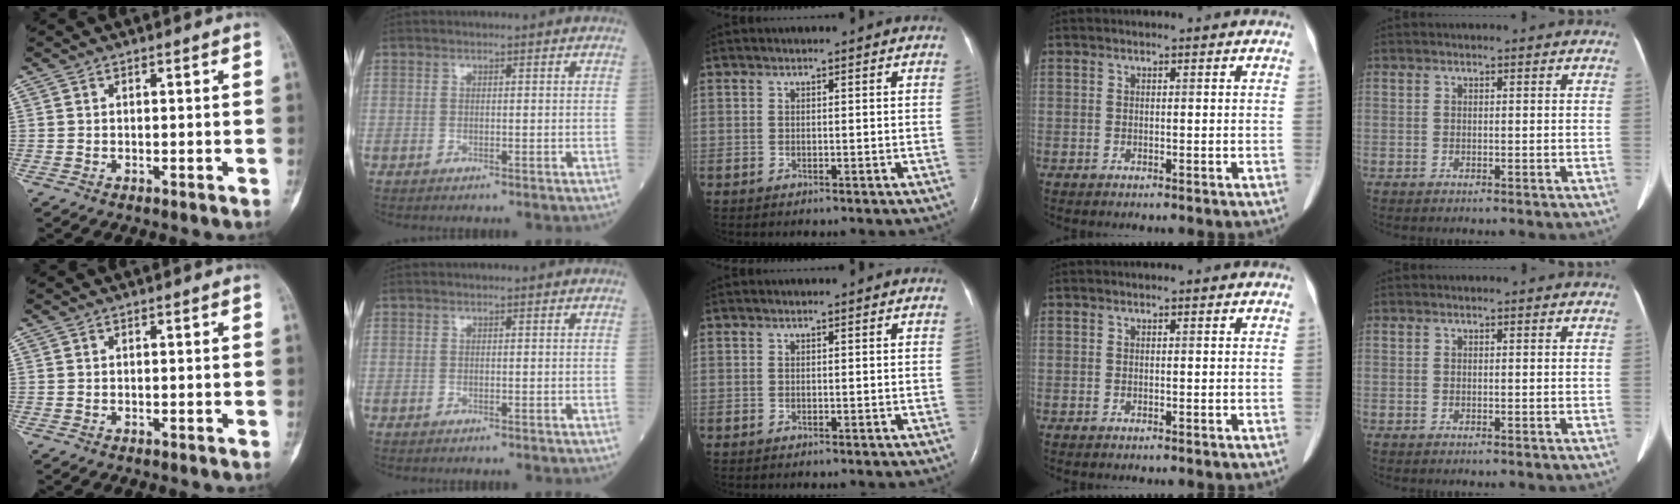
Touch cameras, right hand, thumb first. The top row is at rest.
{}